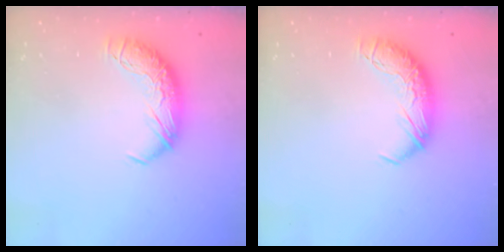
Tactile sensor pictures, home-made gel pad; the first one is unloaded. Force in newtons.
{"total": 0.0}